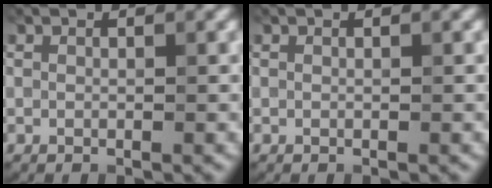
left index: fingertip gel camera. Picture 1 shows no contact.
{"total": 0.0}